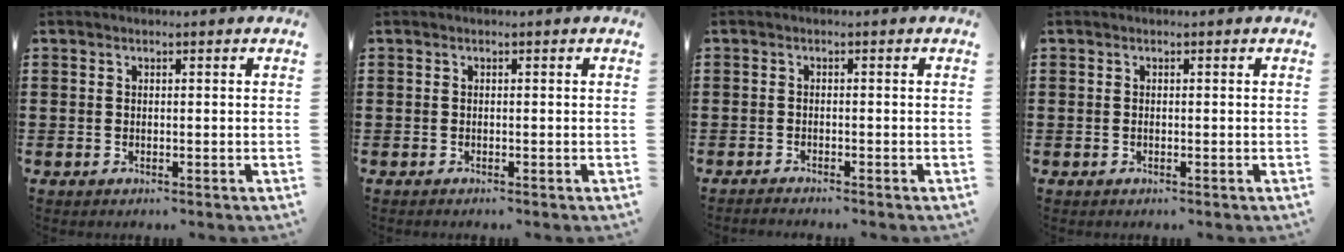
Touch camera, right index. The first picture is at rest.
{"total": 0.0}
{"total": 1.0, "force": [-1.0, -0.1, 0.0], "torque": [-0.001, 0.001, -0.020]}
{"total": 0.0}